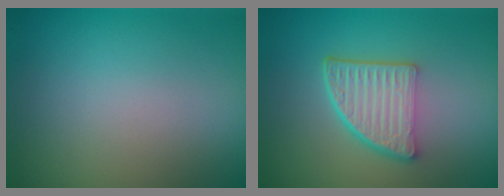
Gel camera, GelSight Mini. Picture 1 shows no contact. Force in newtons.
{"total": 5.2, "press": 3.7, "slide": 3.7}